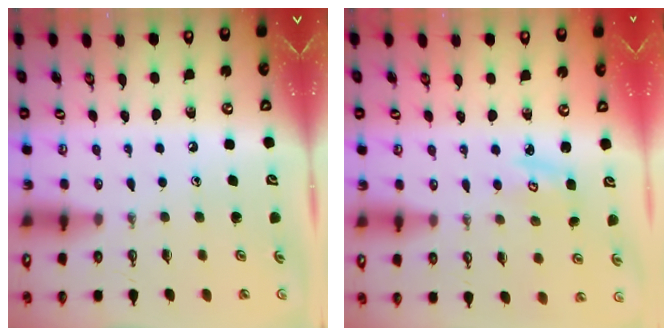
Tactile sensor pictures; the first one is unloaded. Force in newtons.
{"total": 3.2, "press": 3.2, "slide": 0.4}